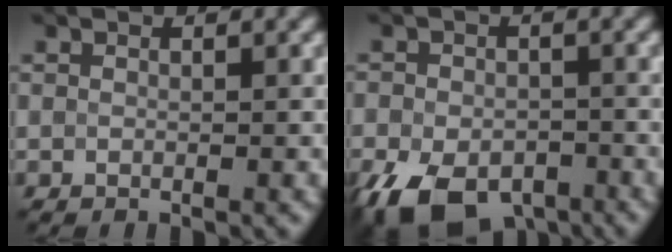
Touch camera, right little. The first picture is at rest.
{"total": 8.9, "force": [-5.8, 4.7, 4.9], "torque": [-0.098, -0.032, -0.078]}